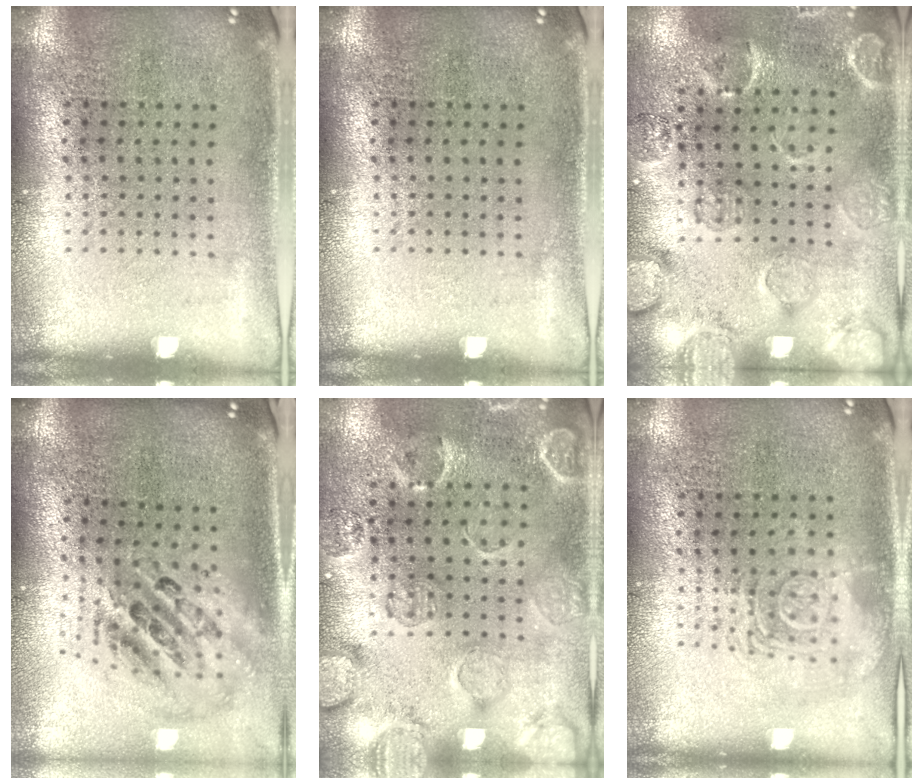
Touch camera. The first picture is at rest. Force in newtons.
{"total": 0.0}
{"total": 2.8, "press": 1.8, "slide": 2.1}
{"total": 2.5, "press": 1.8, "slide": 1.8}
{"total": 2.5, "press": 1.8, "slide": 1.8}
{"total": 2.5, "press": 2.5, "slide": 0.5}